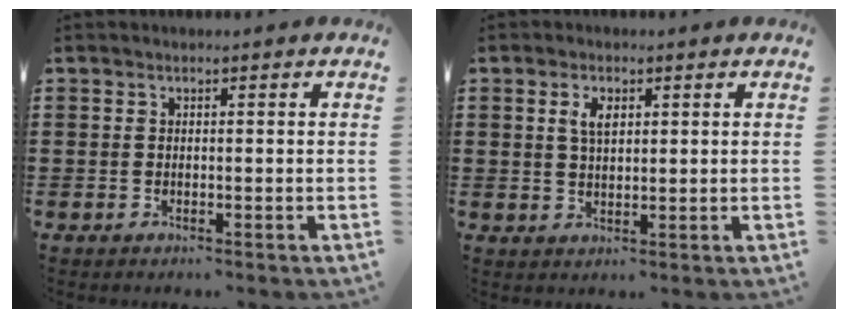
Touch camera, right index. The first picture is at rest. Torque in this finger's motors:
{"motor_torque": [0.12, -0.03, 0.09, 0.06]}